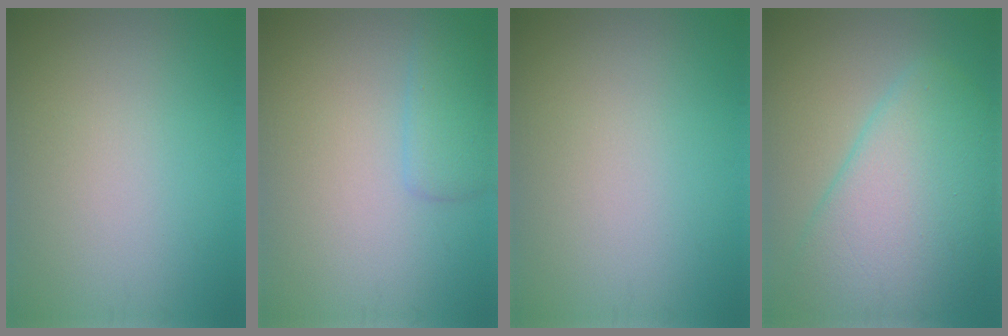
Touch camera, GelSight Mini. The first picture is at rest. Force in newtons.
{"total": 2.4, "press": 2.4, "slide": 0.1}
{"total": 0.0}
{"total": 8.6, "press": 8.6, "slide": 0.3}